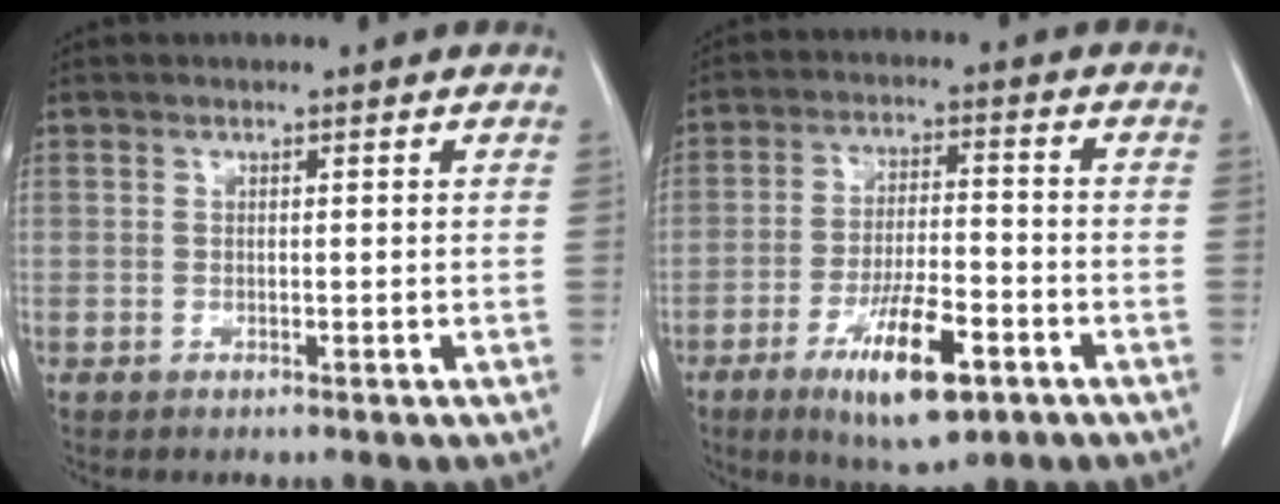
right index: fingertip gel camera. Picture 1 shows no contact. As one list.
[{"total": 11.6, "force": [-5.9, 2.9, 9.5], "torque": [-0.172, -0.012, -0.092]}]